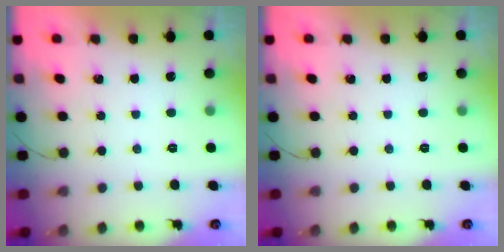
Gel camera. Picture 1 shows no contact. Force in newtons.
{"total": 0.0}